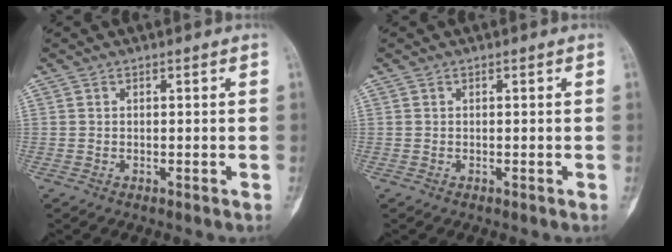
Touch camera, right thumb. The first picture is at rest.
{"total": 0.0}